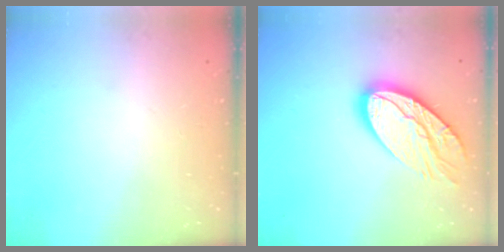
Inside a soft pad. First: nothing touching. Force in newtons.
{"total": 17.2, "press": 17.1, "slide": 1.5}